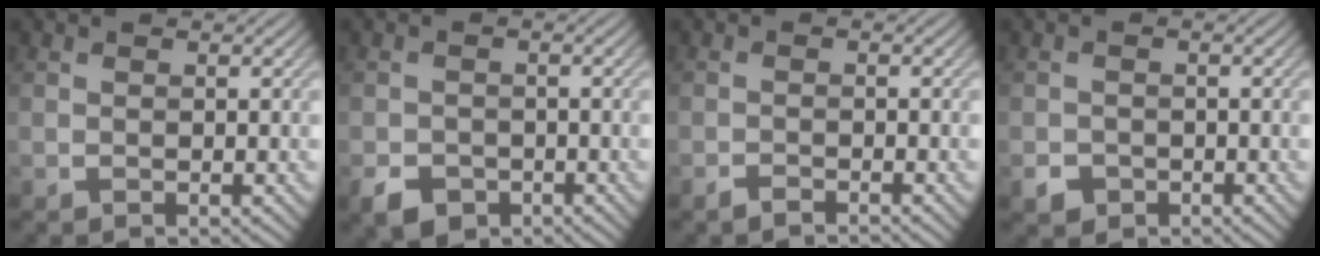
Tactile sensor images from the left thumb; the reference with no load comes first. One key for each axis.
{"total": 3.5, "fx": -2.1, "fy": 2.5, "fz": 1.4, "tx": -0.027, "ty": -0.011, "tz": -0.043}
{"total": 1.3, "fx": -1.2, "fy": 0.2, "fz": 0.6, "tx": -0.010, "ty": 0.001, "tz": -0.027}
{"total": 2.1, "fx": -1.2, "fy": 1.6, "fz": 0.7, "tx": -0.011, "ty": -0.006, "tz": -0.025}